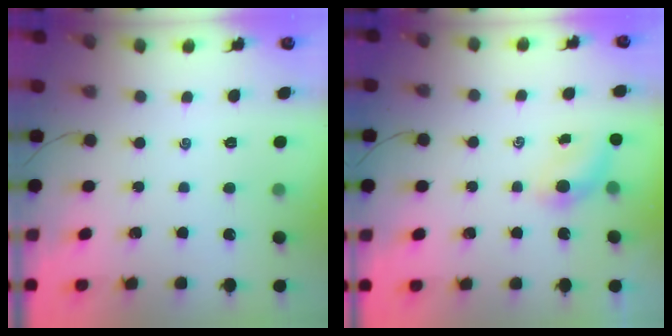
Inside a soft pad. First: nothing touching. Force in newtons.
{"total": 4.1, "press": 4.1, "slide": 0.8}